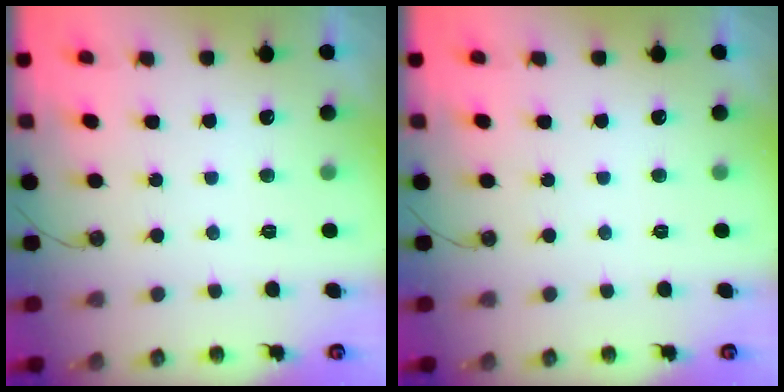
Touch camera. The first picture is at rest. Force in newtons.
{"total": 0.0}